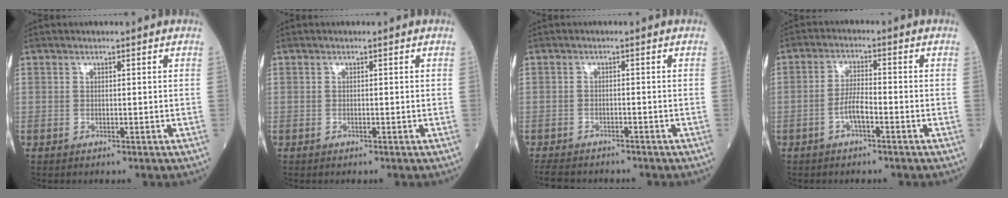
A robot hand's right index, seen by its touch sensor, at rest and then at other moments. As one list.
[{"total": 0.0}, {"total": 5.5, "force": [-4.7, 2.2, 1.6], "torque": [-0.024, -0.006, -0.071]}, {"total": 4.8, "force": [-2.1, 0.9, 4.1], "torque": [-0.085, 0.011, -0.041]}]